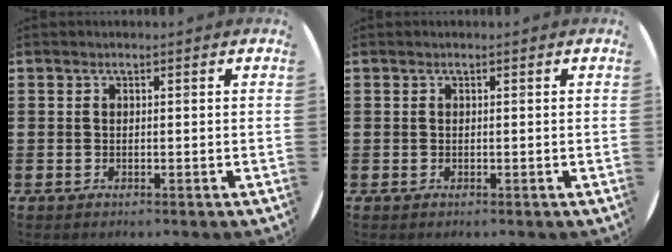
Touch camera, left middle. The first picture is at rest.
{"total": 0.0}